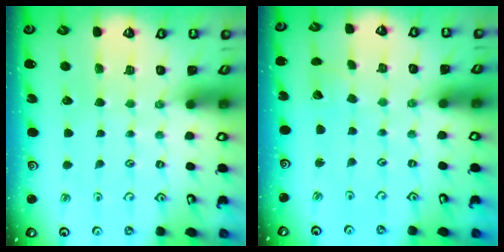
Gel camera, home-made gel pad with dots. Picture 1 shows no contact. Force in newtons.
{"total": 2.8, "press": 2.8, "slide": 0.1}